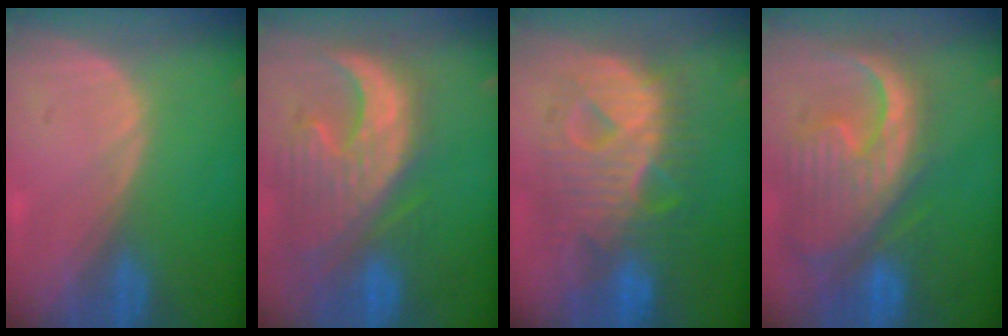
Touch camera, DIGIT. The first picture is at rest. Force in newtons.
{"total": 12.9, "press": 11.2, "slide": 6.4}
{"total": 12.1, "press": 12.0, "slide": 1.3}
{"total": 13.1, "press": 11.2, "slide": 6.7}